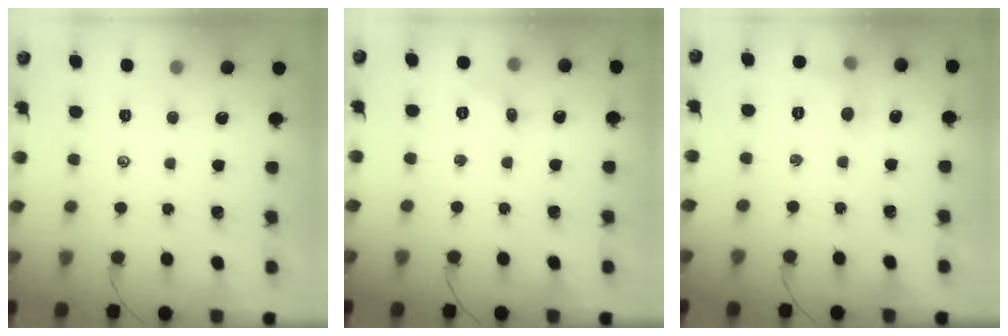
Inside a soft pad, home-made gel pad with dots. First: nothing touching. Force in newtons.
{"total": 5.9, "press": 5.6, "slide": 1.8}
{"total": 5.7, "press": 5.5, "slide": 1.6}